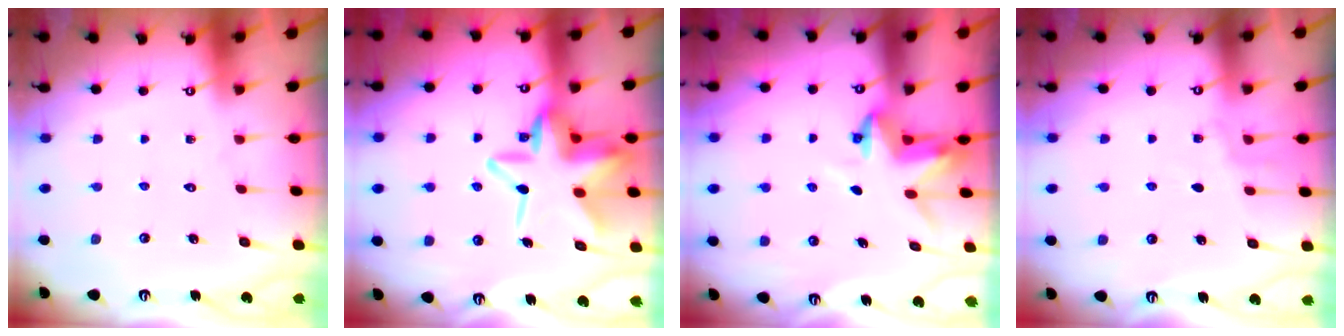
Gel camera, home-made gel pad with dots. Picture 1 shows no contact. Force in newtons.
{"total": 17.3, "press": 17.1, "slide": 3.1}
{"total": 3.5, "press": 3.5, "slide": 0.3}
{"total": 4.7, "press": 4.5, "slide": 1.3}